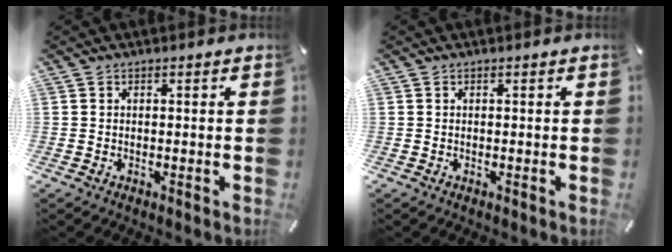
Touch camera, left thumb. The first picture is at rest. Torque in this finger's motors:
{"motor_torque": [-0.07, 0.06, -0.01, 0.00, 0.00]}